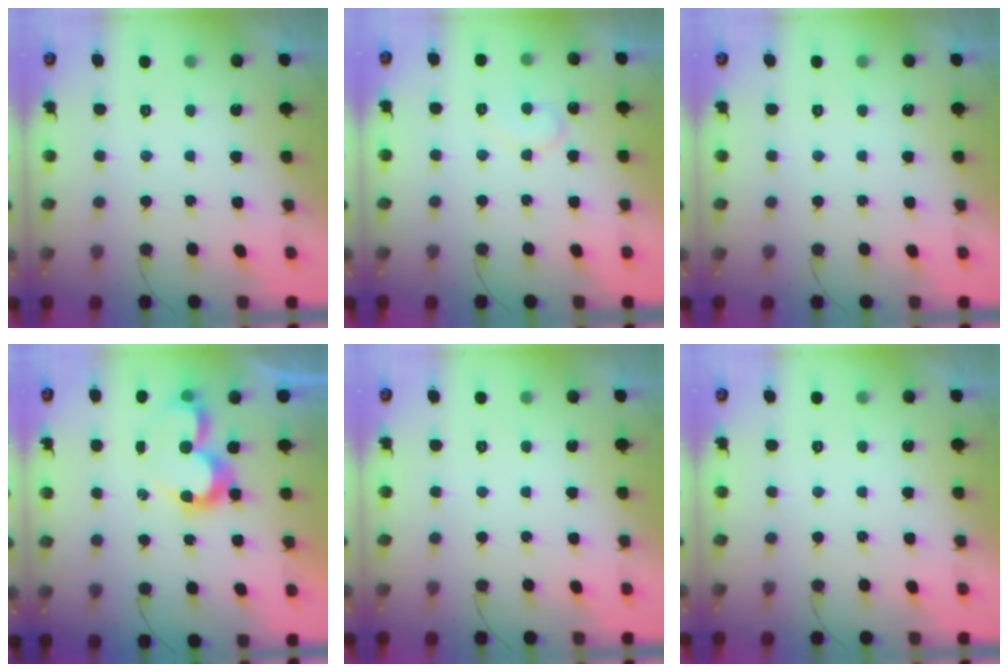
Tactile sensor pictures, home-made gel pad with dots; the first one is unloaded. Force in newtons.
{"total": 7.5, "press": 7.5, "slide": 0.4}
{"total": 0.0}
{"total": 8.4, "press": 8.3, "slide": 0.6}
{"total": 0.0}
{"total": 0.0}